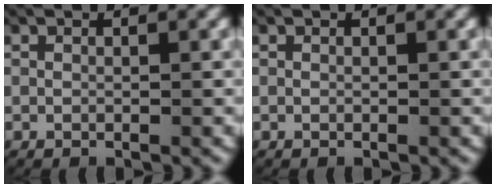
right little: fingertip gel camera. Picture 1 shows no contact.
{"total": 0.0}